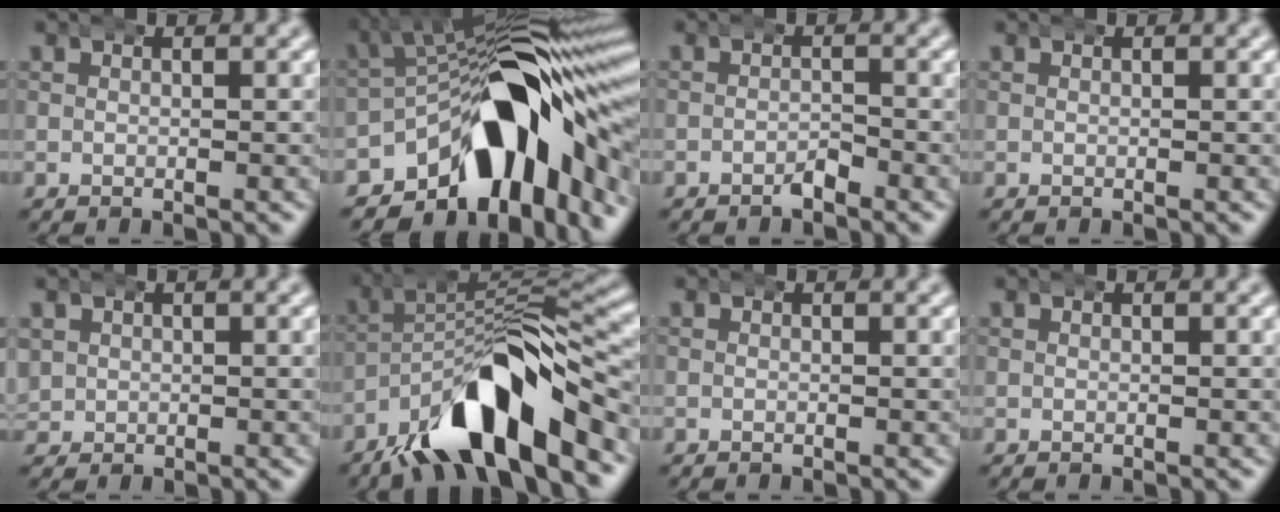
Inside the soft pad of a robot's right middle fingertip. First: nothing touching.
{"total": 16.1, "force": [-4.5, 8.4, 13.0], "torque": [-0.182, 0.007, -0.070]}
{"total": 1.2, "force": [-1.1, 0.5, 0.5], "torque": [-0.005, 0.001, -0.020]}
{"total": 0.0}
{"total": 2.6, "force": [0.5, 2.4, 0.8], "torque": [-0.039, -0.009, 0.014]}
{"total": 11.4, "force": [-5.5, 4.1, 9.1], "torque": [-0.125, 0.002, -0.087]}
{"total": 0.0}
{"total": 0.0}